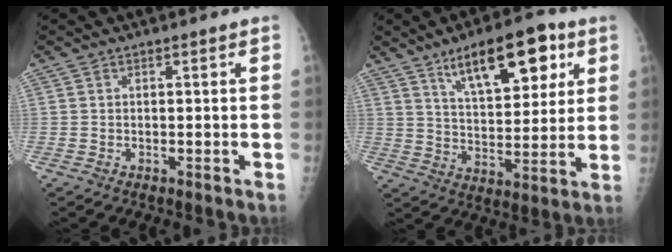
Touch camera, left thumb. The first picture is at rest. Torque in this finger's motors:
{"motor_torque": [0.30, 0.41, 1.05, -0.40, 0.29]}